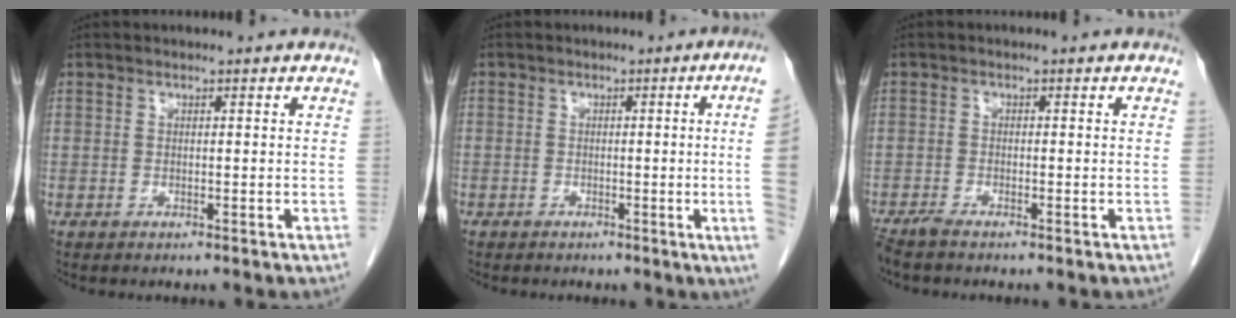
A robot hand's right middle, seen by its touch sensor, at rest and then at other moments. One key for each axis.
{"total": 6.4, "fx": -0.6, "fy": -2.1, "fz": 6.0, "tx": -0.054, "ty": -0.010, "tz": -0.010}
{"total": 2.4, "fx": -2.0, "fy": 0.1, "fz": 1.2, "tx": -0.029, "ty": -0.007, "tz": -0.039}